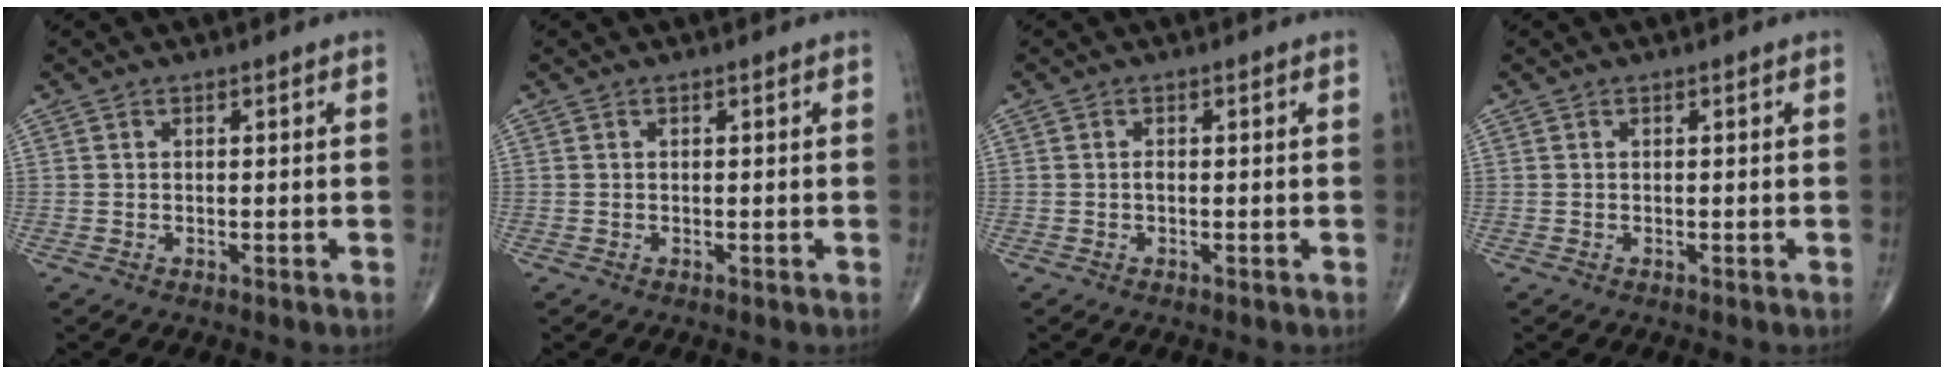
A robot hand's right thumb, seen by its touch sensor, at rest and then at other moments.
{"total": 0.0}
{"total": 0.6, "force": [-0.1, 0.3, 0.5], "torque": [-0.010, 0.001, -0.003]}
{"total": 0.0}